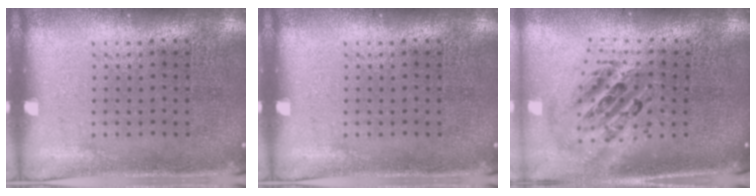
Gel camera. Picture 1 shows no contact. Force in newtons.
{"total": 0.0}
{"total": 2.4, "press": 1.7, "slide": 1.6}